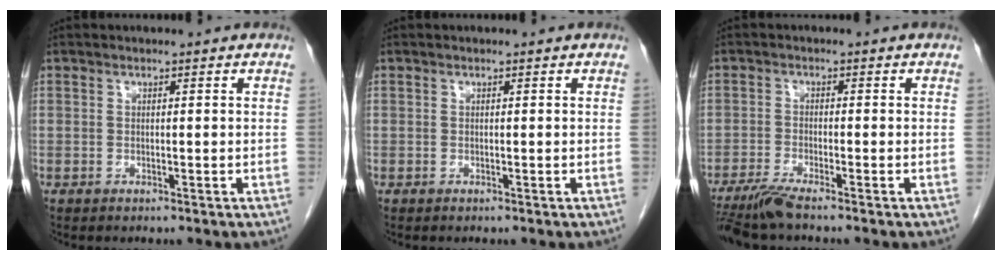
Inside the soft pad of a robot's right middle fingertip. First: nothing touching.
{"total": 0.0}
{"total": 4.7, "force": [-3.9, -0.6, 2.5], "torque": [-0.049, -0.017, -0.077]}